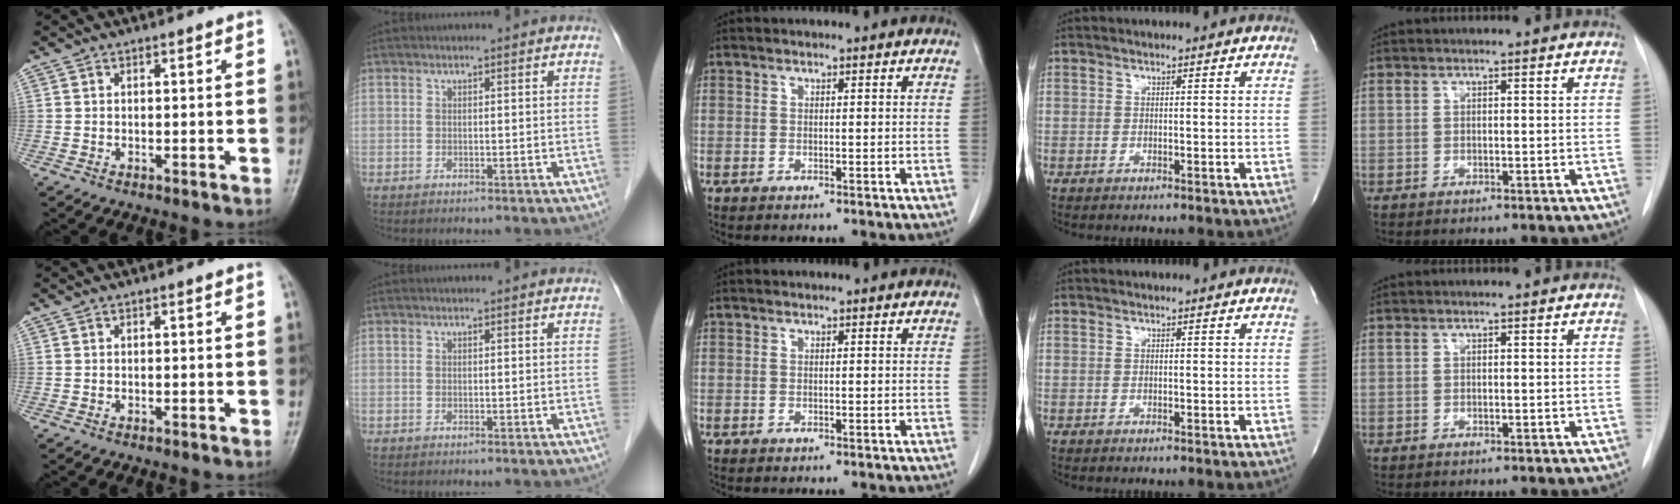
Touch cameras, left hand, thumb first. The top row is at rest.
{}